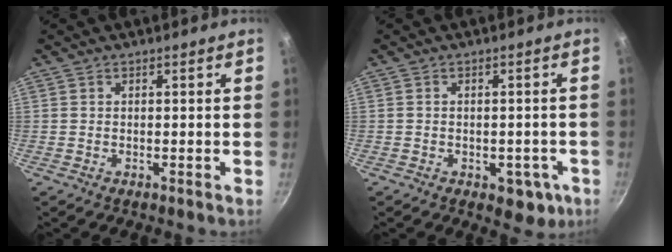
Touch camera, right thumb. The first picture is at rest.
{"total": 6.1, "force": [-2.3, 3.9, 4.1], "torque": [-0.021, 0.014, -0.017]}